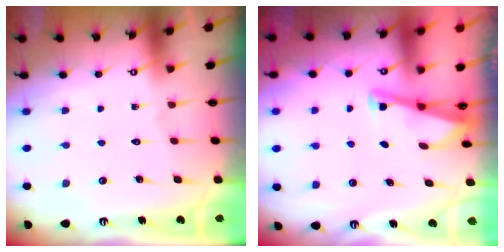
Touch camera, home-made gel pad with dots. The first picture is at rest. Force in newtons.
{"total": 3.0, "press": 3.0, "slide": 0.4}